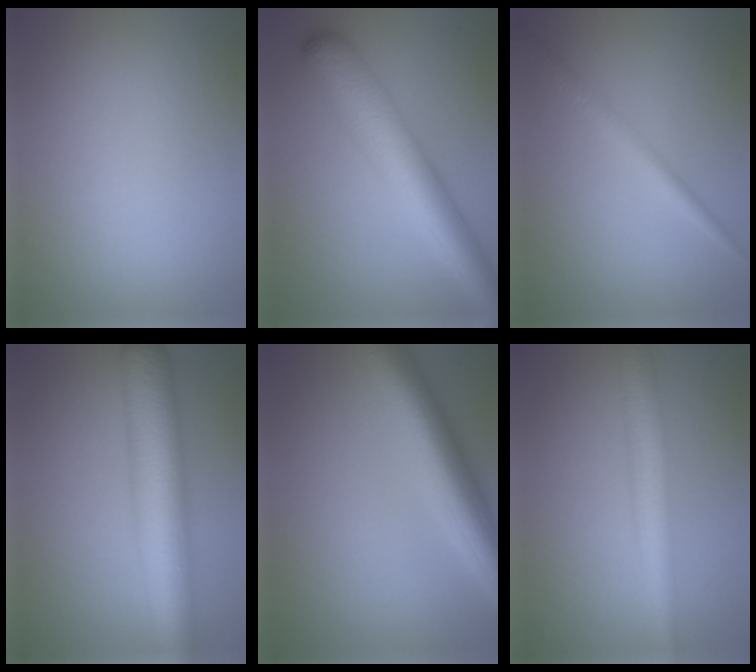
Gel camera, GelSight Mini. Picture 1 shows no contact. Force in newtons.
{"total": 8.2, "press": 8.2, "slide": 0.2}
{"total": 2.4, "press": 2.3, "slide": 0.2}
{"total": 10.0, "press": 10.0, "slide": 0.2}
{"total": 9.2, "press": 9.2, "slide": 0.2}
{"total": 4.9, "press": 4.9, "slide": 0.1}